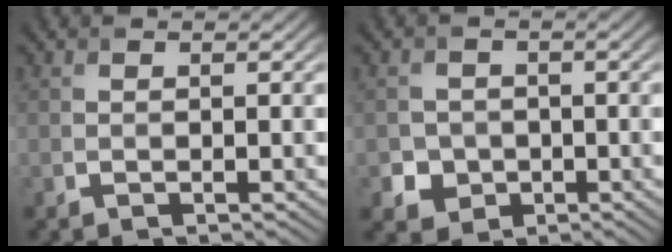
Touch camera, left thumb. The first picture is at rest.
{"total": 3.4, "force": [-0.9, 3.2, 0.9], "torque": [-0.013, -0.007, -0.024]}